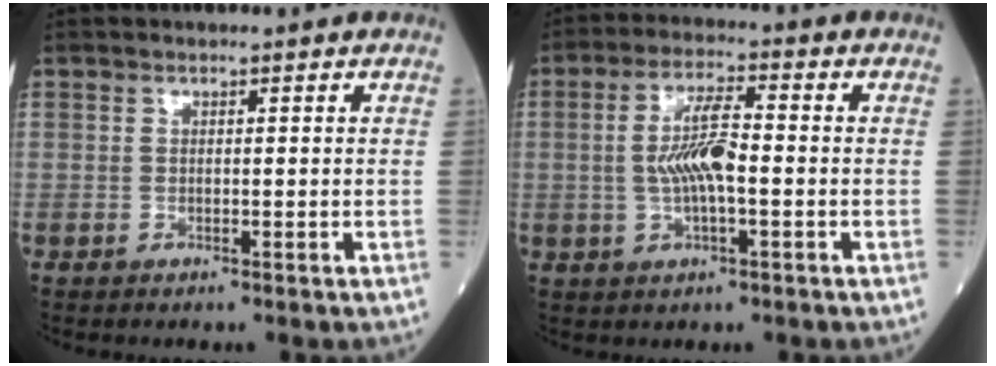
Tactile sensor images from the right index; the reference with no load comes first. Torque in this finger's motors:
{"motor_torque": [0.25, -0.08, 0.17, 0.10]}